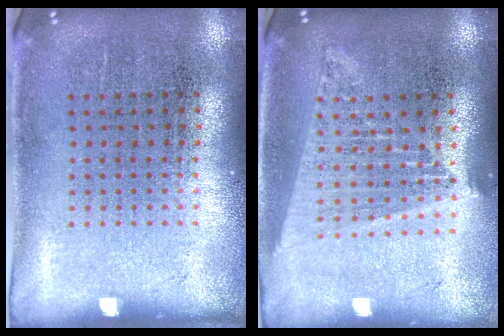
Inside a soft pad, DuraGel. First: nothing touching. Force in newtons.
{"total": 1.7, "press": 1.6, "slide": 0.7}